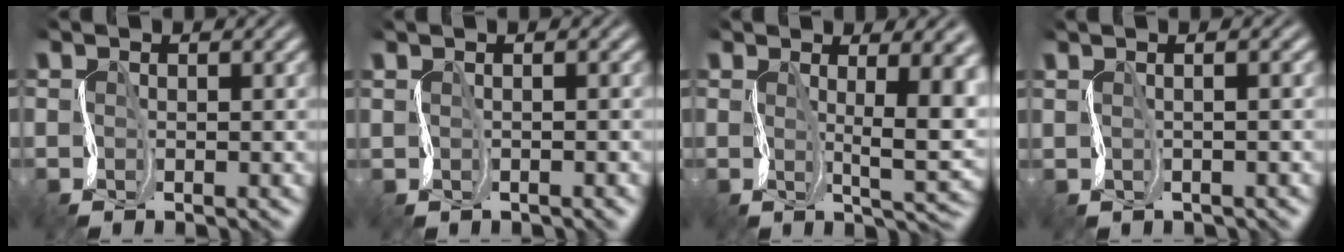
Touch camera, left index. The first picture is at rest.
{"total": 1.6, "force": [0.7, 0.7, 1.2], "torque": [-0.004, 0.009, 0.001]}
{"total": 7.6, "force": [1.1, 2.3, 7.2], "torque": [-0.102, -0.005, 0.025]}
{"total": 2.8, "force": [1.5, 1.4, 1.9], "torque": [-0.014, 0.021, -0.002]}